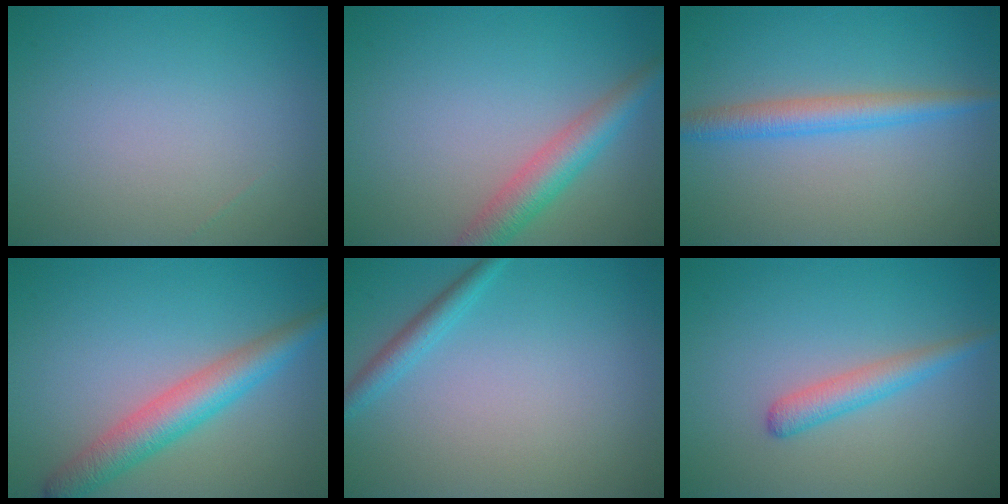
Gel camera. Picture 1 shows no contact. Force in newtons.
{"total": 4.0, "press": 4.0, "slide": 0.1}
{"total": 3.0, "press": 3.0, "slide": 0.1}
{"total": 4.8, "press": 4.8, "slide": 0.2}
{"total": 1.8, "press": 1.8, "slide": 0.0}
{"total": 2.4, "press": 2.3, "slide": 0.1}